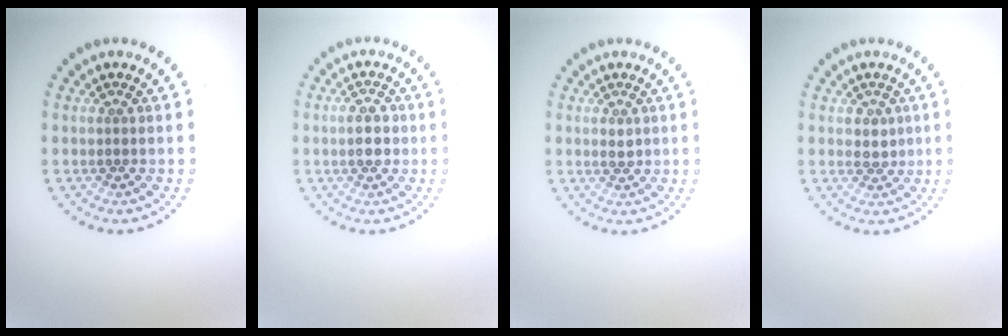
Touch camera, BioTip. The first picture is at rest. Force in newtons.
{"total": 2.6, "press": 2.6, "slide": 0.2}
{"total": 1.0, "press": 1.0, "slide": 0.1}
{"total": 1.5, "press": 1.3, "slide": 0.8}